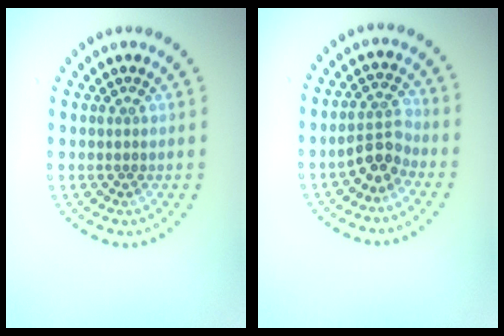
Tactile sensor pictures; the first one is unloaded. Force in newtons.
{"total": 2.8, "press": 2.5, "slide": 1.3}